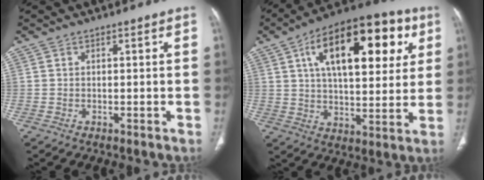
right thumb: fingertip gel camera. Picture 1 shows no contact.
{"total": 24.9, "force": [8.8, 11.8, 20.0], "torque": [-0.272, 0.006, 0.130]}